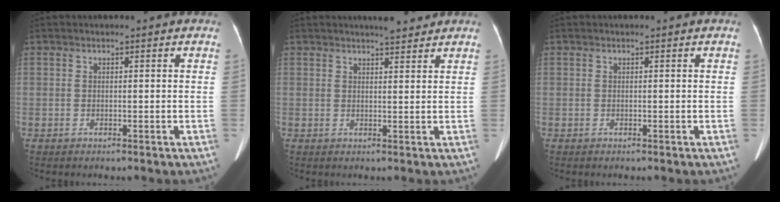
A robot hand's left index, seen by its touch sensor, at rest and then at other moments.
{"total": 3.7, "force": [3.4, 0.6, 1.5], "torque": [-0.022, 0.004, 0.047]}
{"total": 0.0}